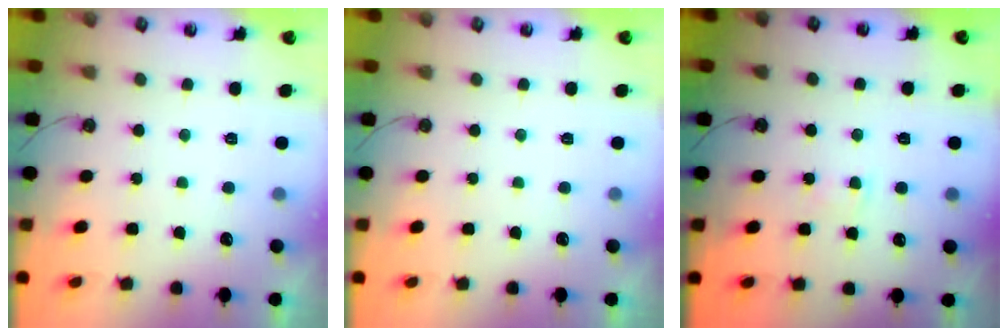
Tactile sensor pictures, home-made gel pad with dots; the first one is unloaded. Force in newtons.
{"total": 0.0}
{"total": 1.7, "press": 1.6, "slide": 0.3}